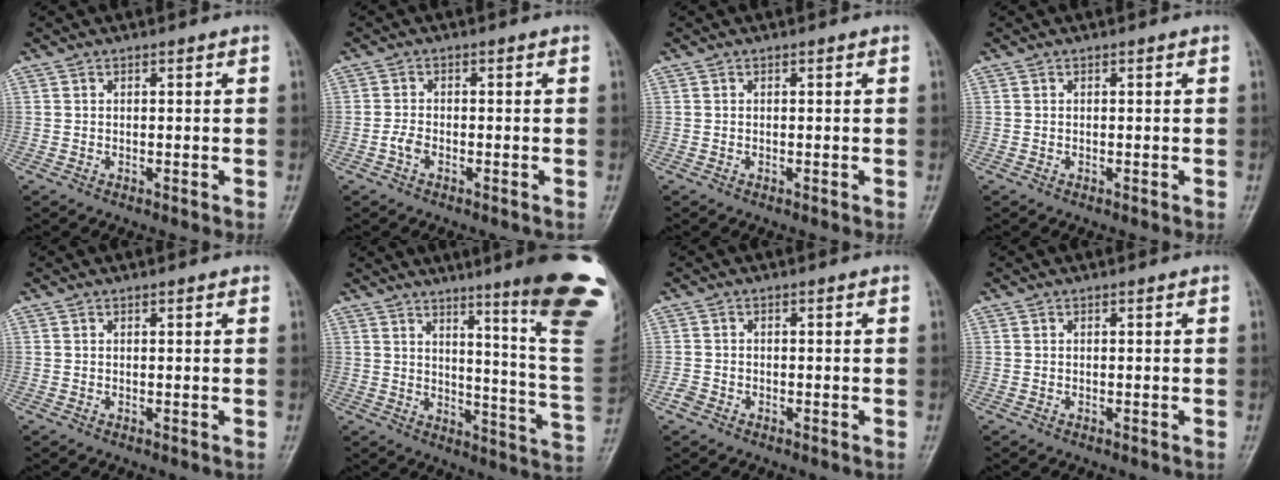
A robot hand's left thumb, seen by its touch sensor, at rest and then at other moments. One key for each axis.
{"total": 1.9, "fx": -1.0, "fy": 1.0, "fz": 1.2, "tx": -0.024, "ty": 0.006, "tz": -0.024}
{"total": 0.0}
{"total": 0.0}
{"total": 0.6, "fx": 0.4, "fy": 0.2, "fz": 0.4, "tx": -0.006, "ty": 0.000, "tz": 0.003}
{"total": 22.4, "fx": 12.9, "fy": 1.6, "fz": 18.2, "tx": -0.199, "ty": -0.086, "tz": 0.165}
{"total": 1.5, "fx": -1.1, "fy": 1.0, "fz": 0.4, "tx": -0.006, "ty": 0.003, "tz": -0.024}
{"total": 0.0}